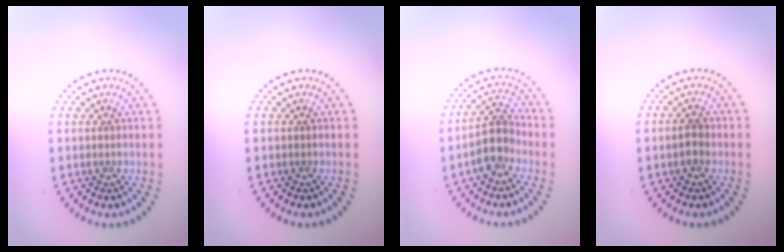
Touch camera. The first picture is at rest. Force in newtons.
{"total": 0.0}
{"total": 3.5, "press": 3.2, "slide": 1.3}
{"total": 1.6, "press": 1.5, "slide": 0.2}